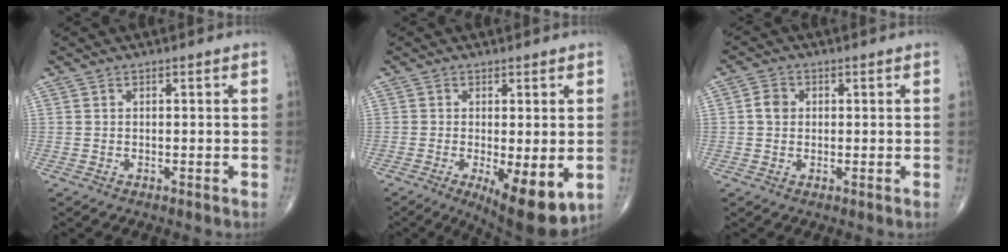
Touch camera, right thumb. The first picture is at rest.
{"total": 10.8, "force": [-3.0, 3.6, 9.7], "torque": [-0.139, -0.024, -0.037]}
{"total": 2.8, "force": [0.3, 2.4, 1.4], "torque": [-0.018, 0.004, 0.001]}